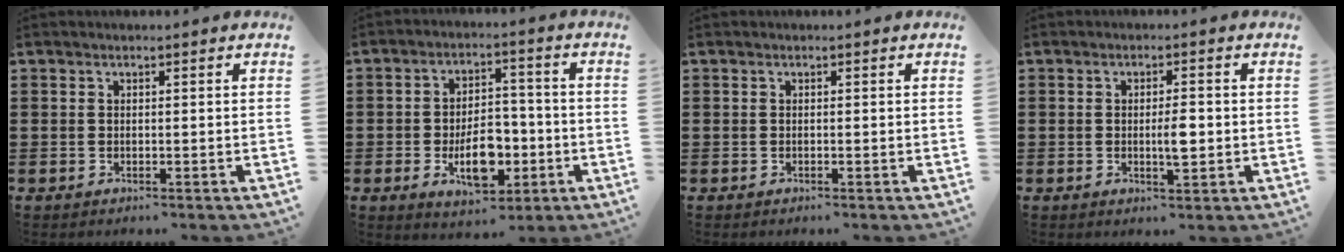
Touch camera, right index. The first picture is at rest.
{"total": 9.0, "force": [-2.6, 5.0, 7.0], "torque": [-0.104, 0.001, -0.047]}
{"total": 0.0}
{"total": 3.8, "force": [-0.3, 0.9, 3.7], "torque": [-0.057, -0.003, -0.008]}